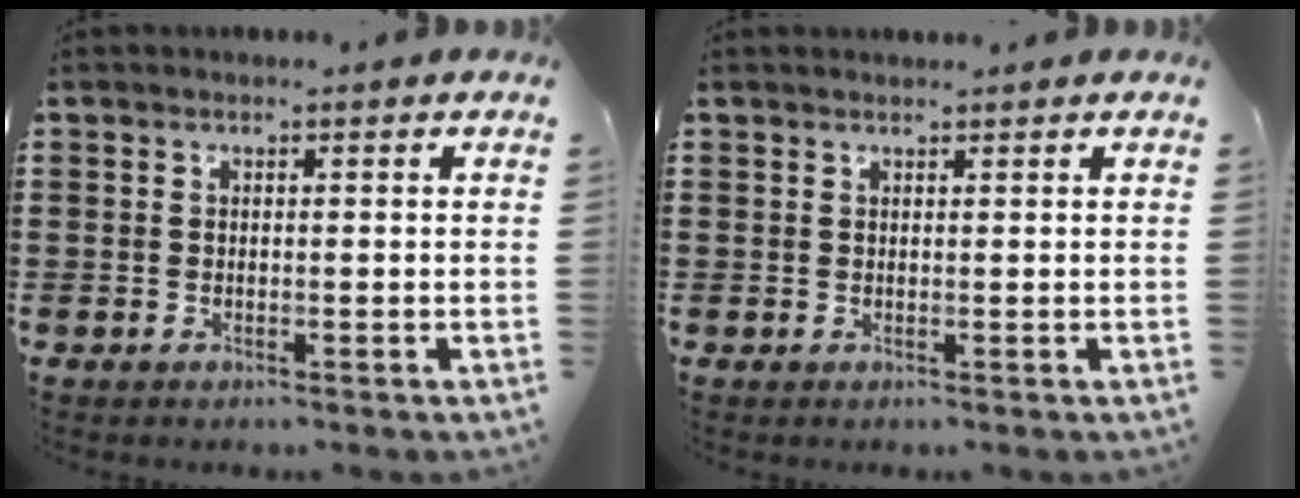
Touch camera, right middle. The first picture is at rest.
{"total": 0.6, "force": [0.6, -0.1, 0.0], "torque": [0.006, -0.004, 0.011]}